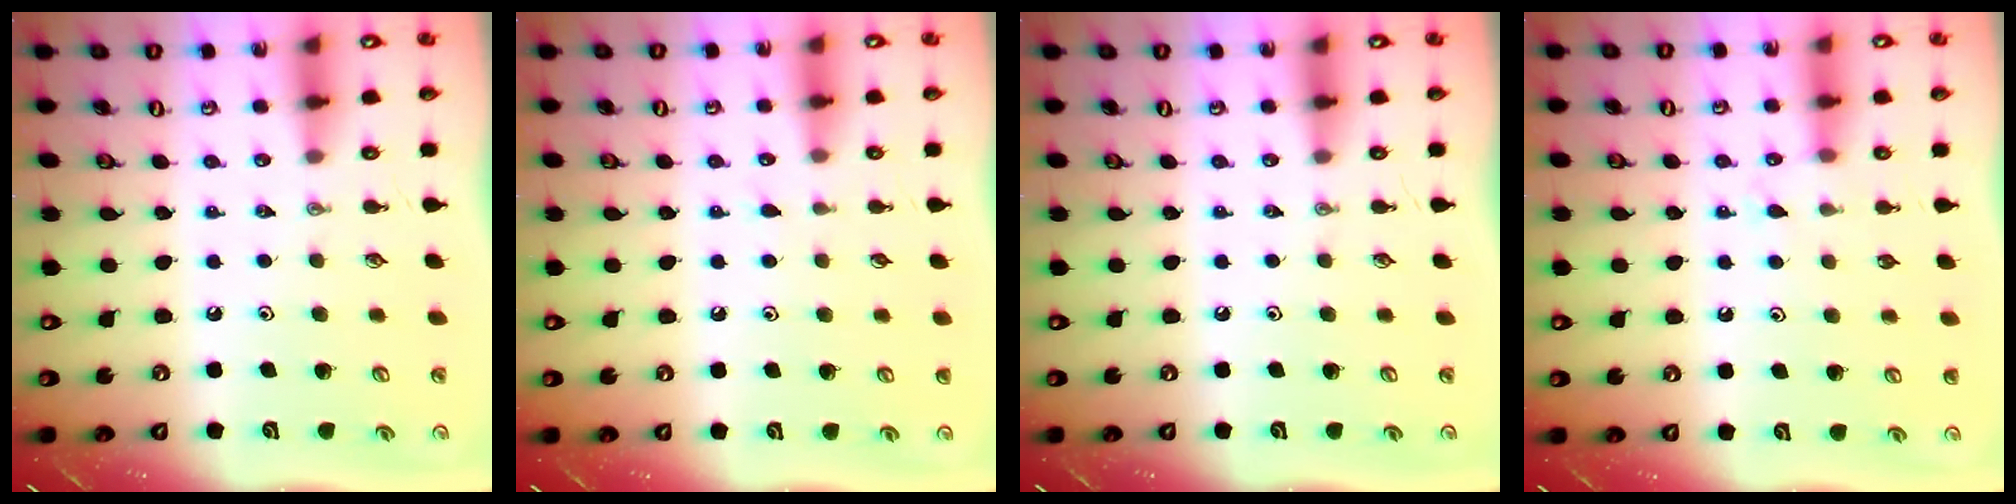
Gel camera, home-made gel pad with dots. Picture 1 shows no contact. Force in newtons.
{"total": 4.9, "press": 4.9, "slide": 0.4}
{"total": 0.0}
{"total": 6.3, "press": 6.3, "slide": 0.7}